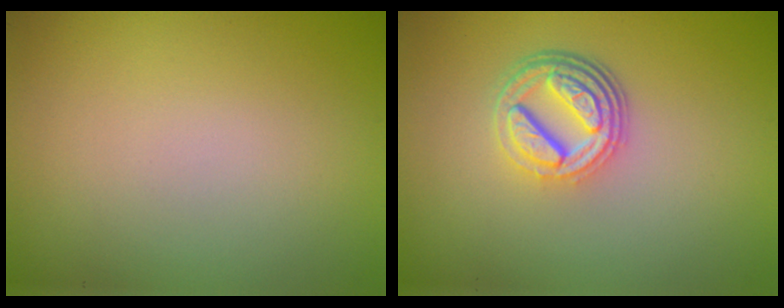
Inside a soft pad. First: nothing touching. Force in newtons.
{"total": 4.7, "press": 3.5, "slide": 3.1}